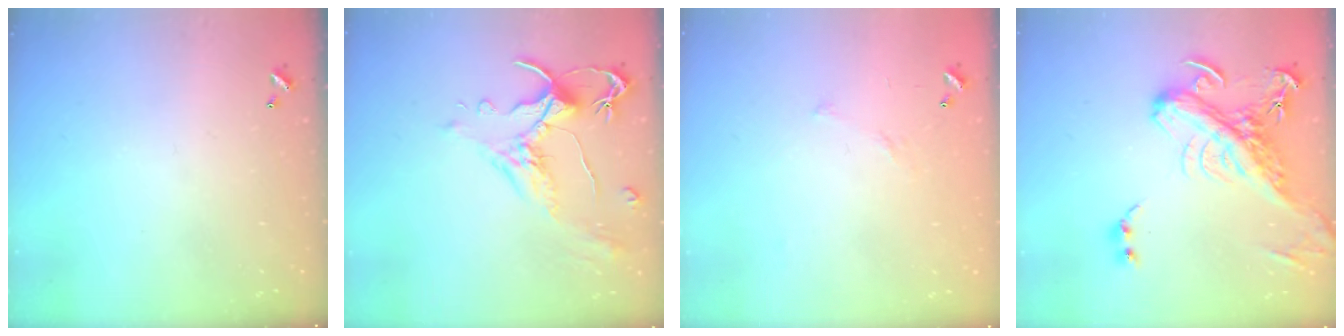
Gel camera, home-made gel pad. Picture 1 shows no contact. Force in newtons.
{"total": 1.6, "press": 1.2, "slide": 1.1}
{"total": 5.7, "press": 5.7, "slide": 0.7}
{"total": 9.2, "press": 9.0, "slide": 2.0}